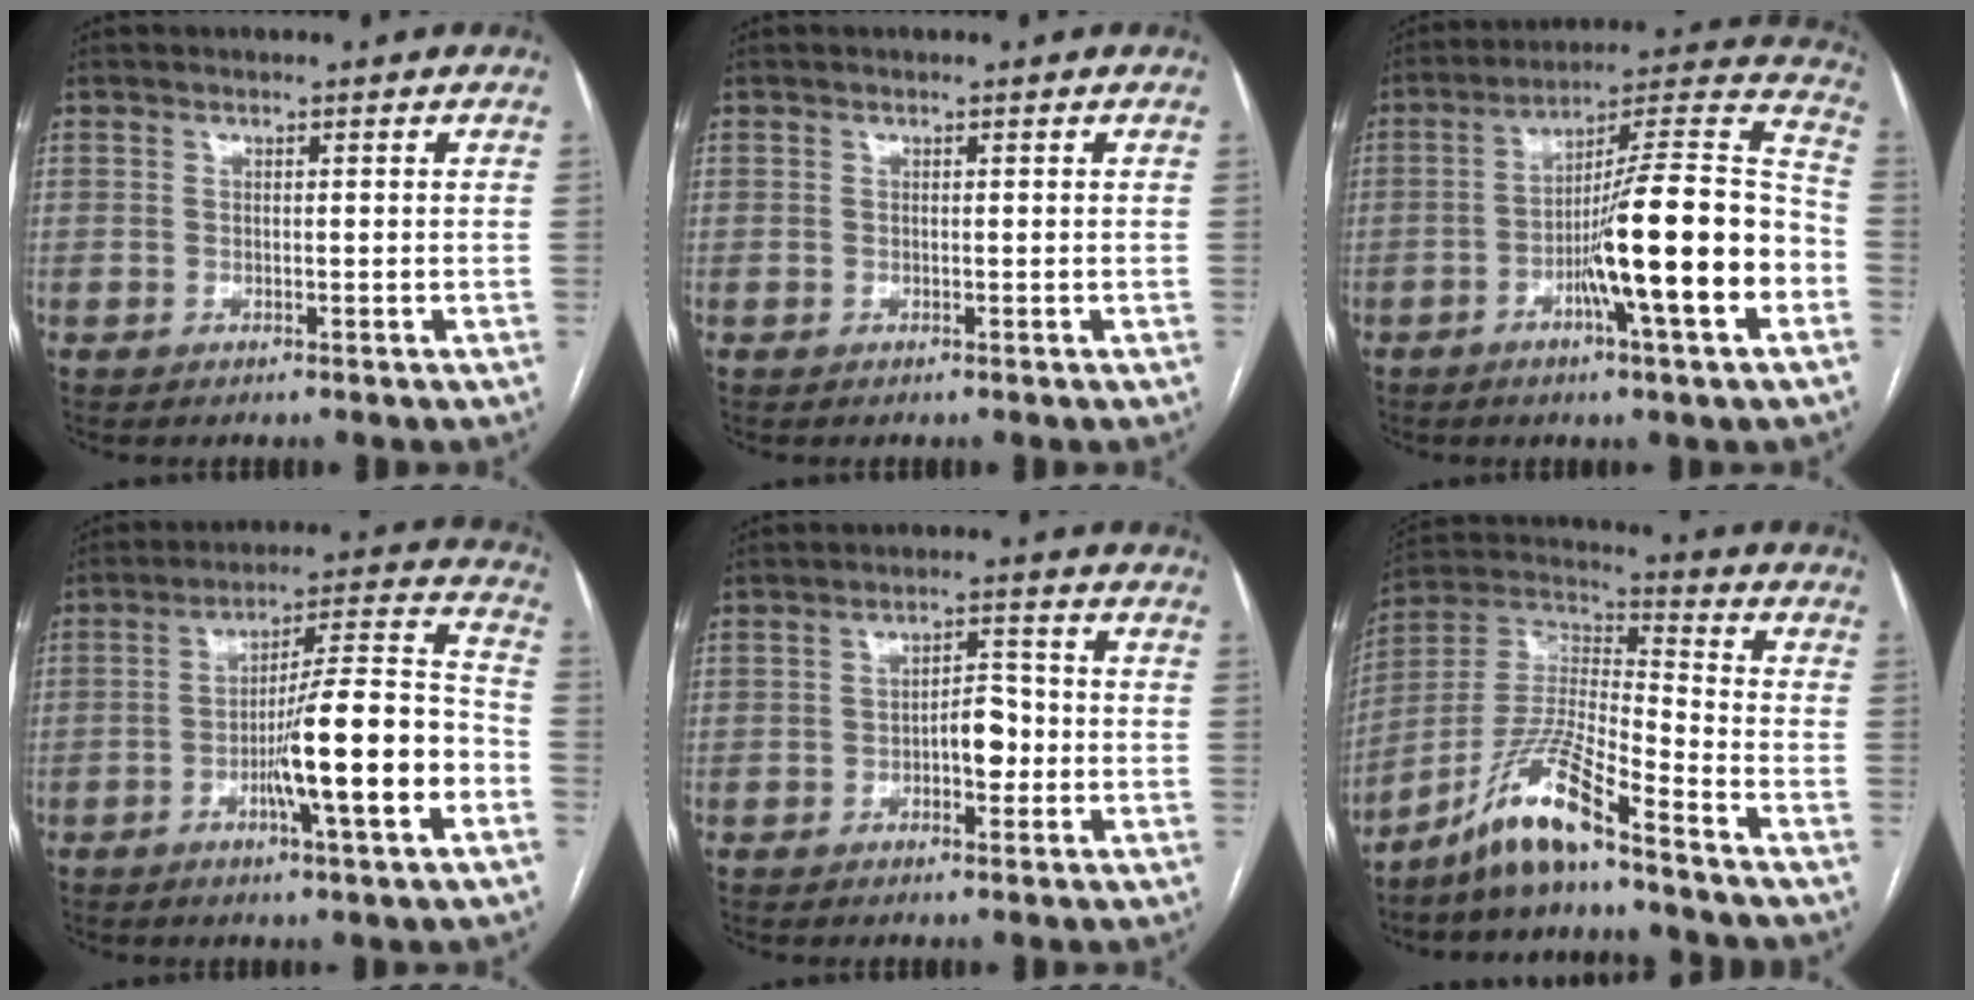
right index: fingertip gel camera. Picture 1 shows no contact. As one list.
[{"total": 0.0}, {"total": 19.2, "force": [-5.9, 0.6, 18.2], "torque": [-0.266, 0.007, -0.096]}, {"total": 15.9, "force": [-5.3, 0.8, 14.9], "torque": [-0.232, 0.007, -0.084]}, {"total": 4.7, "force": [-1.2, 2.1, 4.0], "torque": [-0.057, 0.014, -0.019]}, {"total": 12.0, "force": [-8.8, 0.6, 8.1], "torque": [-0.171, 0.002, -0.172]}]